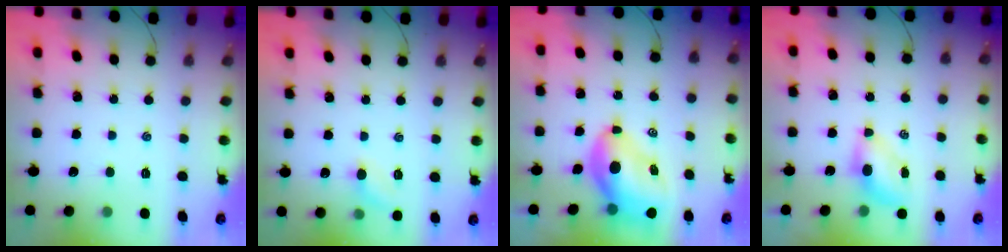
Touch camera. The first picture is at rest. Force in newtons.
{"total": 6.9, "press": 6.7, "slide": 1.6}
{"total": 10.3, "press": 9.8, "slide": 2.9}
{"total": 4.7, "press": 4.6, "slide": 0.6}